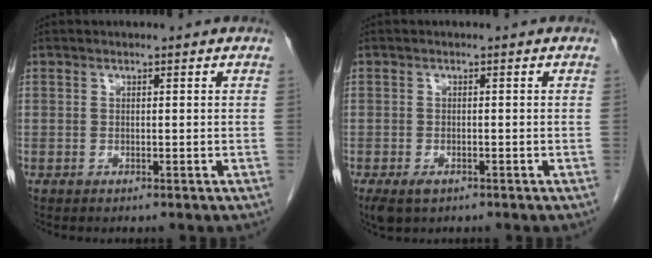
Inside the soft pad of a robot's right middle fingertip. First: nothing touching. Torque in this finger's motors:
{"motor_torque": [-0.56, -0.16, 0.02, 0.00]}